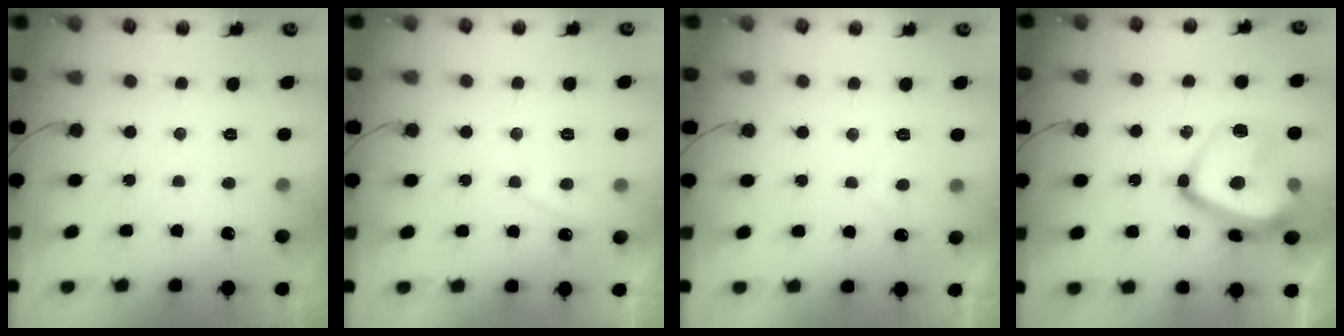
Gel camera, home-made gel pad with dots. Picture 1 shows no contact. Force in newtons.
{"total": 2.8, "press": 2.7, "slide": 0.5}
{"total": 2.9, "press": 2.8, "slide": 0.8}
{"total": 20.5, "press": 20.4, "slide": 1.7}